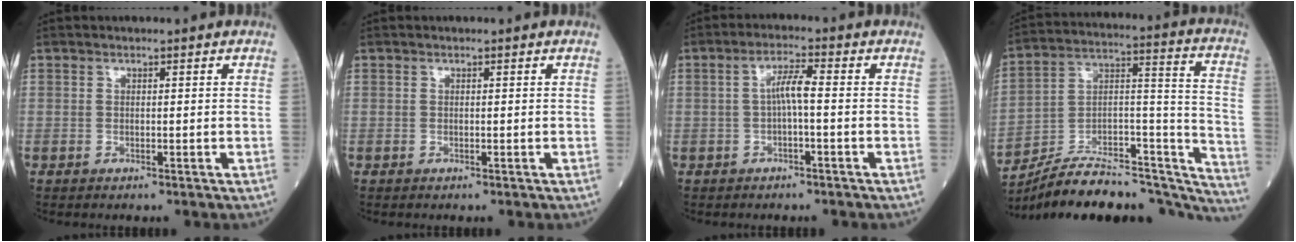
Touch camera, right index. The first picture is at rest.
{"total": 0.0}
{"total": 3.7, "force": [-0.3, 0.4, 3.7], "torque": [-0.065, 0.012, -0.003]}
{"total": 27.5, "force": [-24.1, 7.8, 10.7], "torque": [-0.108, 0.048, -0.354]}